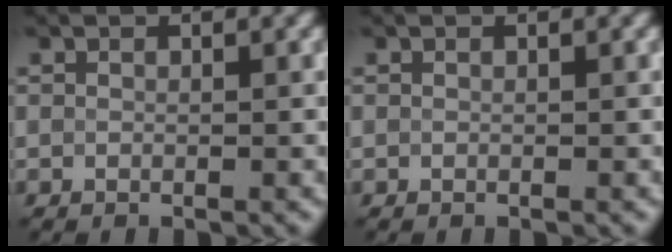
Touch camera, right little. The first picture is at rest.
{"total": 0.0}